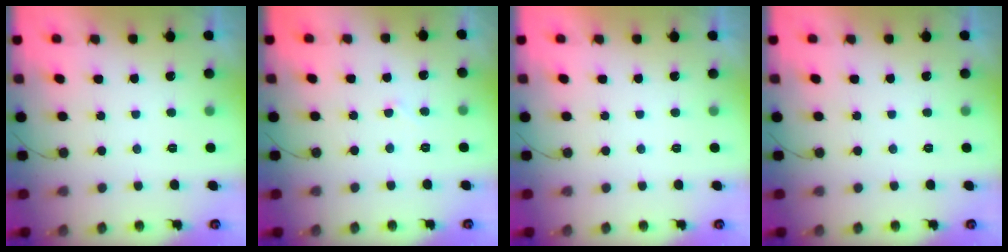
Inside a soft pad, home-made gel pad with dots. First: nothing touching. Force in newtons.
{"total": 2.8, "press": 2.8, "slide": 0.2}
{"total": 1.9, "press": 1.9, "slide": 0.1}
{"total": 0.0}